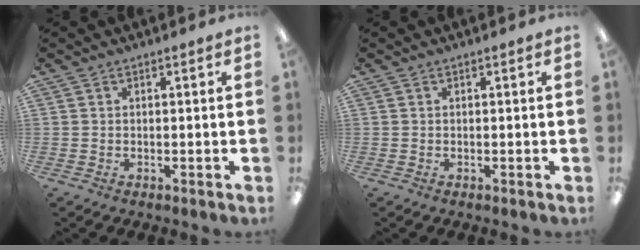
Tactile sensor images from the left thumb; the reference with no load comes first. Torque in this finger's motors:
{"motor_torque": [0.00, 0.00, -0.02, -0.02, 0.00]}